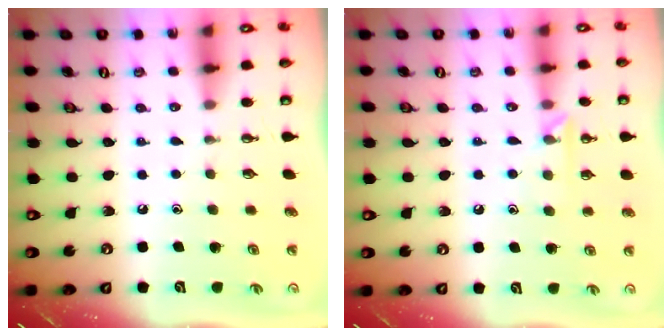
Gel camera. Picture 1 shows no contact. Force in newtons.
{"total": 5.0, "press": 4.9, "slide": 0.7}